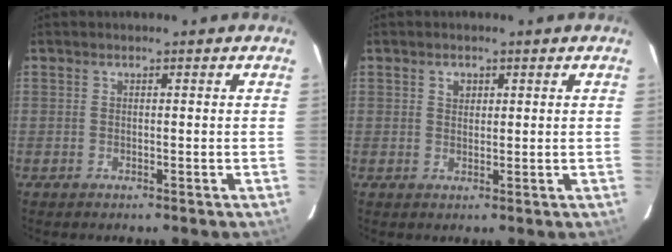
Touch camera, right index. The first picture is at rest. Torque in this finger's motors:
{"motor_torque": [0.12, 0.00, 0.05, 0.01]}